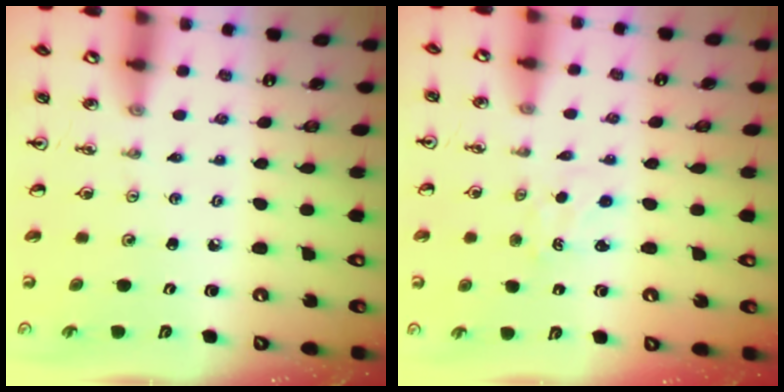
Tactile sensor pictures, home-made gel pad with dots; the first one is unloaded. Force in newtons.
{"total": 1.6, "press": 1.5, "slide": 0.3}